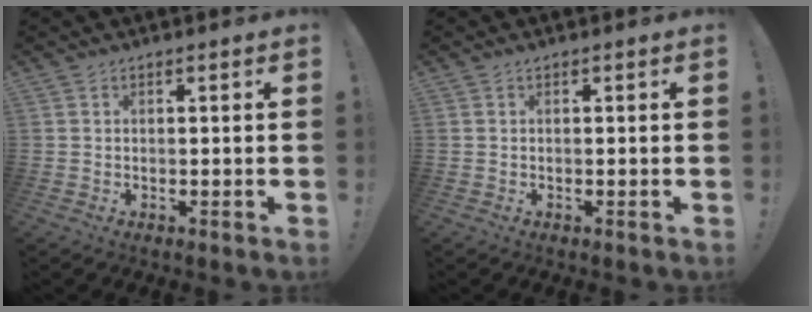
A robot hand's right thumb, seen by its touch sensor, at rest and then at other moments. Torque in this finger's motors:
{"motor_torque": [0.10, 0.18, -0.18, 0.09, 0.00]}